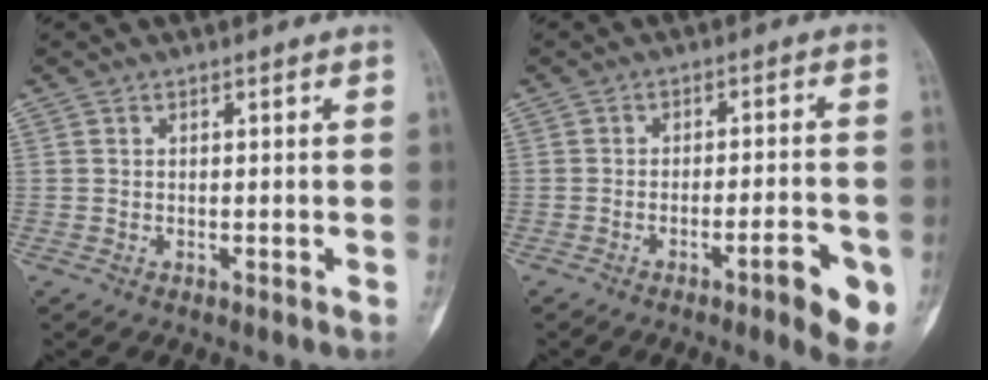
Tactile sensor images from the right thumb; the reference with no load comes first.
{"total": 8.9, "force": [-4.0, 1.9, 7.8], "torque": [-0.096, 0.014, -0.050]}